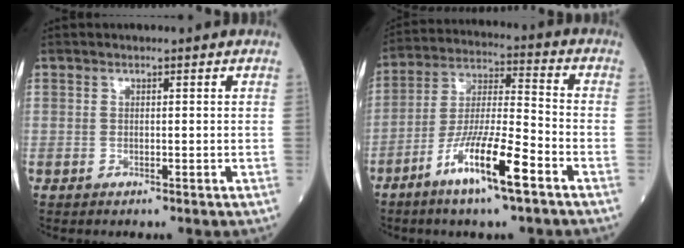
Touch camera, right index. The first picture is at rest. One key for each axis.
{"total": 12.4, "fx": -6.7, "fy": 0.9, "fz": 10.3, "tx": -0.199, "ty": -0.013, "tz": -0.129}